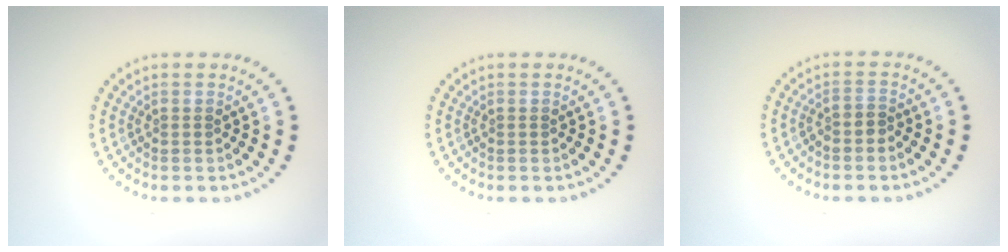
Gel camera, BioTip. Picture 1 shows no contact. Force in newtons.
{"total": 0.0}
{"total": 1.2, "press": 0.8, "slide": 0.9}